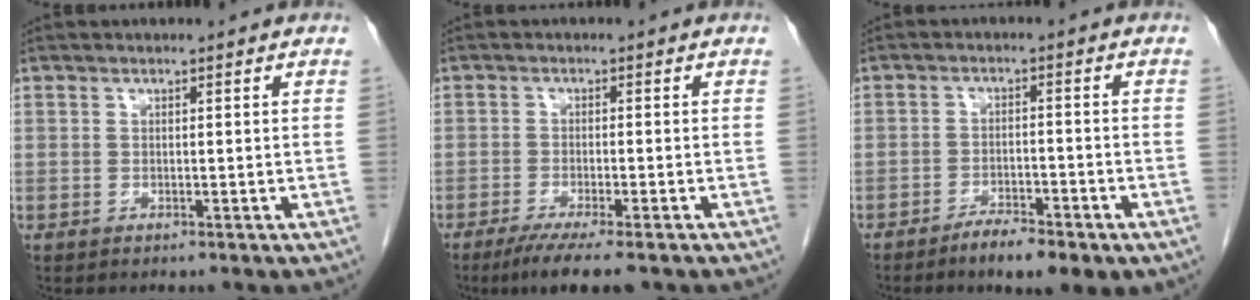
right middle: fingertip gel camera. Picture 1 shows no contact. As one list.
[{"total": 7.1, "force": [-5.2, 0.5, 4.8], "torque": [-0.075, -0.019, -0.078]}, {"total": 6.0, "force": [-4.0, 1.3, 4.3], "torque": [-0.069, -0.005, -0.059]}]